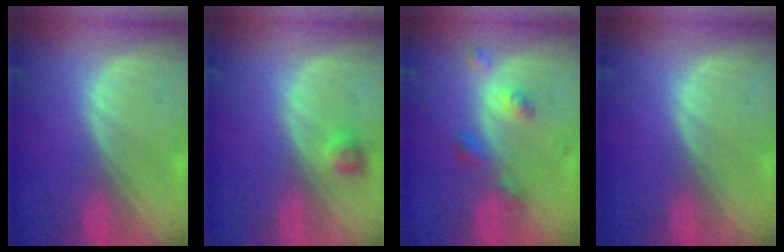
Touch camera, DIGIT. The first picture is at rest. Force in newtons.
{"total": 2.3, "press": 2.2, "slide": 0.3}
{"total": 4.4, "press": 3.9, "slide": 2.0}
{"total": 0.0}